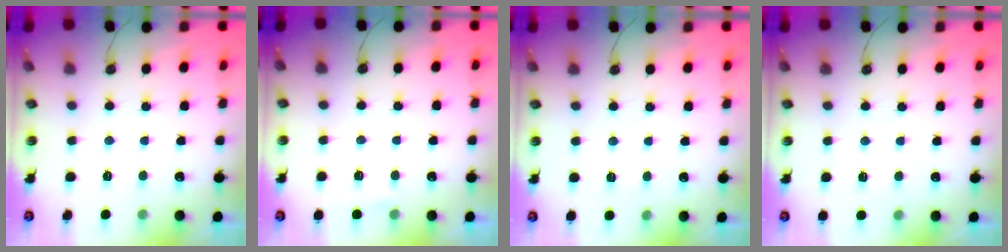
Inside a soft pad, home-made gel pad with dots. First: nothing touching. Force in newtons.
{"total": 3.3, "press": 2.9, "slide": 1.6}
{"total": 2.9, "press": 1.6, "slide": 2.4}
{"total": 2.1, "press": 0.8, "slide": 2.0}